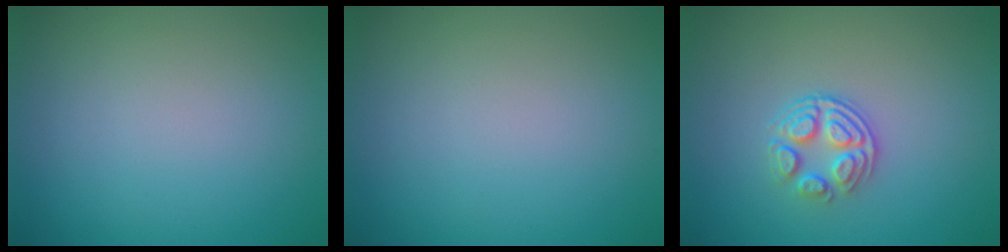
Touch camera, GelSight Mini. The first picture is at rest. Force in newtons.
{"total": 0.0}
{"total": 3.1, "press": 2.6, "slide": 1.7}